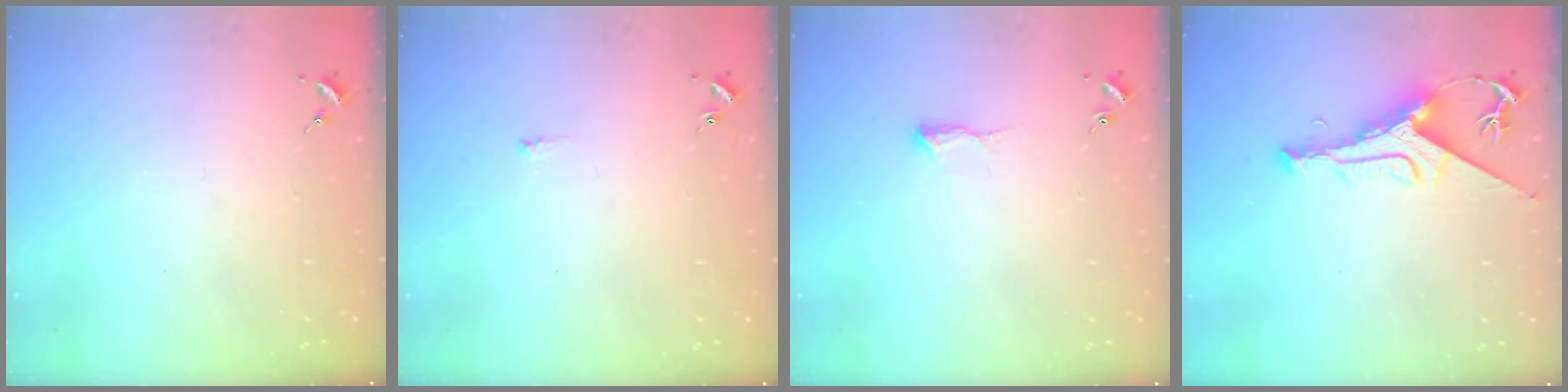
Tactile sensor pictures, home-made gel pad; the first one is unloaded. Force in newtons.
{"total": 3.2, "press": 3.2, "slide": 0.4}
{"total": 6.0, "press": 5.9, "slide": 0.8}
{"total": 9.5, "press": 9.4, "slide": 1.0}